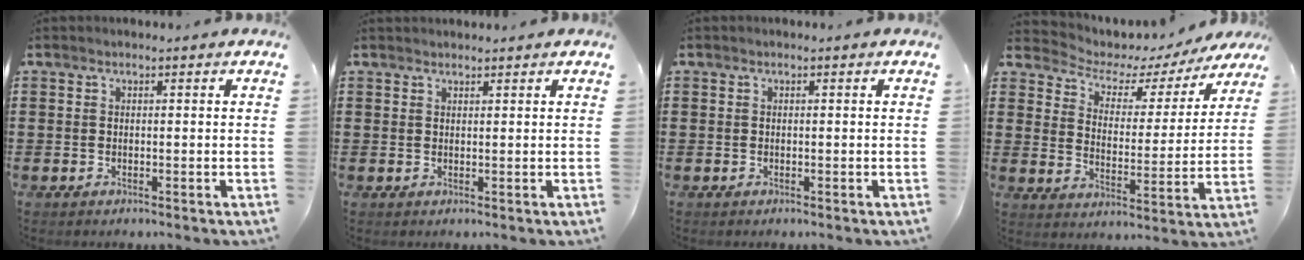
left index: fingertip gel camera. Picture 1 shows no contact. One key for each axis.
{"total": 1.0, "fx": 1.0, "fy": 0.1, "fz": 0.1, "tx": -0.003, "ty": -0.001, "tz": 0.021}
{"total": 0.0}
{"total": 3.7, "fx": 3.1, "fy": 1.9, "fz": 1.1, "tx": -0.039, "ty": -0.029, "tz": 0.039}